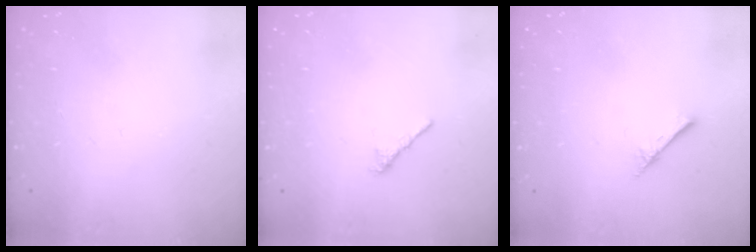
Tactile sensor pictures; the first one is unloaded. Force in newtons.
{"total": 2.4, "press": 2.3, "slide": 0.7}
{"total": 2.4, "press": 2.4, "slide": 0.3}